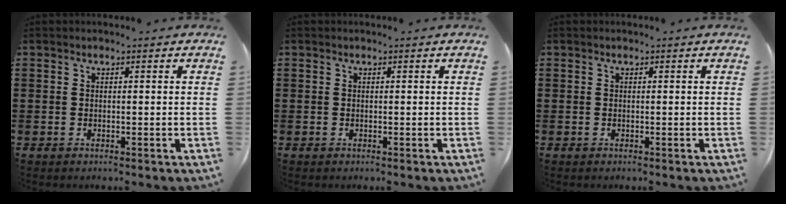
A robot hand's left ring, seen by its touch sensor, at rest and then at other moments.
{"total": 0.0}
{"total": 0.0}